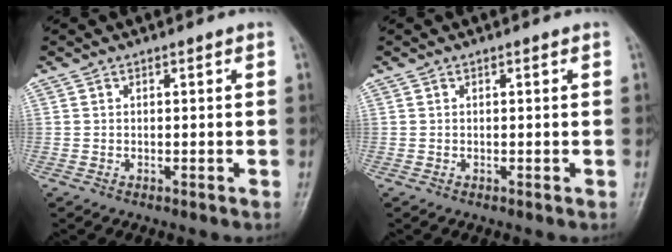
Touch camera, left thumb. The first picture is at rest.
{"total": 0.0}